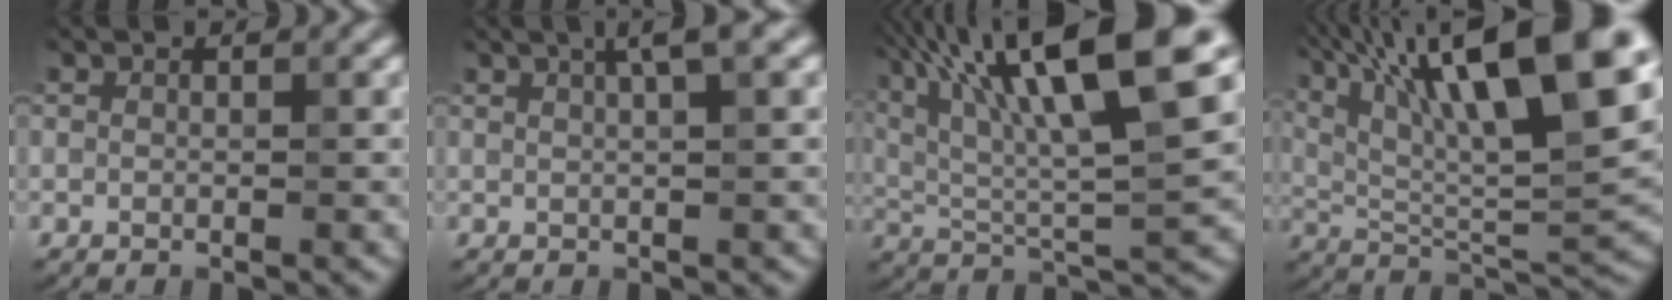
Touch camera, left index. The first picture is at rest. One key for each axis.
{"total": 2.8, "fx": 1.4, "fy": 0.4, "fz": 2.4, "tx": -0.028, "ty": 0.010, "tz": 0.020}
{"total": 14.9, "fx": 7.0, "fy": 3.7, "fz": 12.6, "tx": -0.225, "ty": 0.023, "tz": 0.116}
{"total": 17.4, "fx": 8.2, "fy": 4.5, "fz": 14.6, "tx": -0.244, "ty": 0.012, "tz": 0.143}